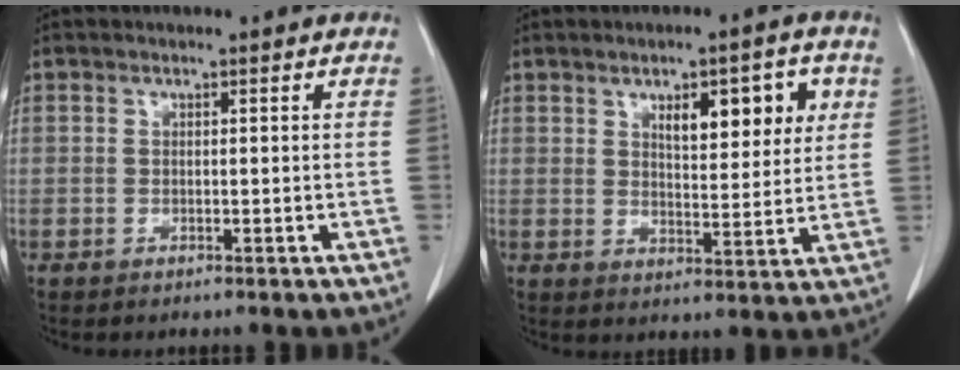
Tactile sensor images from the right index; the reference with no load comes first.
{"total": 8.2, "force": [3.4, 2.4, 7.1], "torque": [-0.098, 0.005, 0.050]}